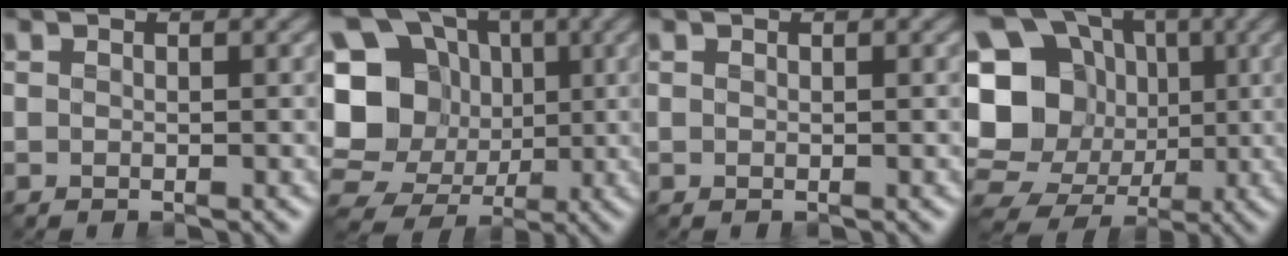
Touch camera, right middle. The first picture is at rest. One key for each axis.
{"total": 17.2, "fx": -0.3, "fy": 15.9, "fz": 6.6, "tx": -0.172, "ty": 0.024, "tz": -0.028}
{"total": 0.0}
{"total": 19.9, "fx": -0.6, "fy": 18.3, "fz": 7.9, "tx": -0.185, "ty": 0.021, "tz": -0.045}